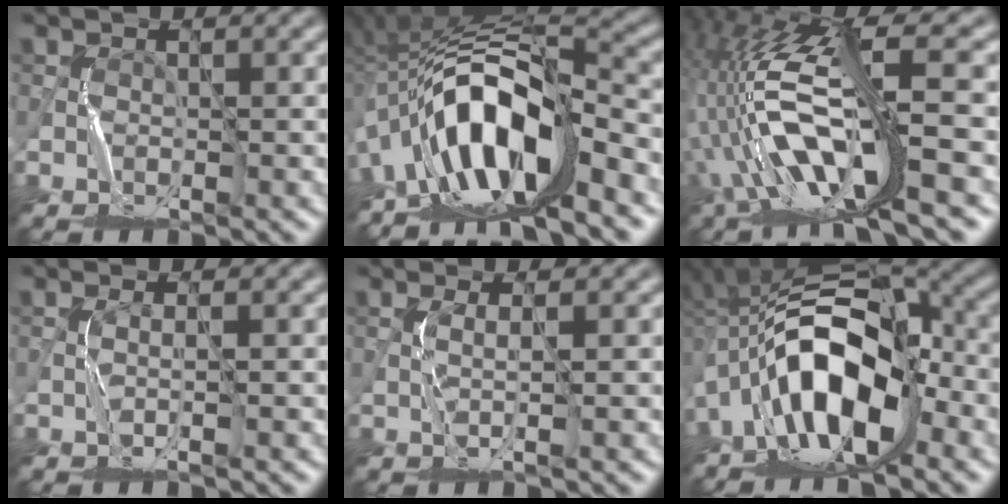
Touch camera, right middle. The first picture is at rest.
{"total": 12.0, "force": [-6.0, 3.4, 9.8], "torque": [-0.159, 0.019, -0.111]}
{"total": 13.7, "force": [-3.8, 2.9, 12.9], "torque": [-0.267, 0.017, -0.062]}
{"total": 0.9, "force": [0.0, -0.7, 0.6], "torque": [-0.017, 0.006, -0.001]}
{"total": 1.3, "force": [0.5, -0.7, 0.9], "torque": [-0.018, 0.000, 0.011]}
{"total": 12.2, "force": [-4.1, 4.9, 10.3], "torque": [-0.177, 0.022, -0.083]}